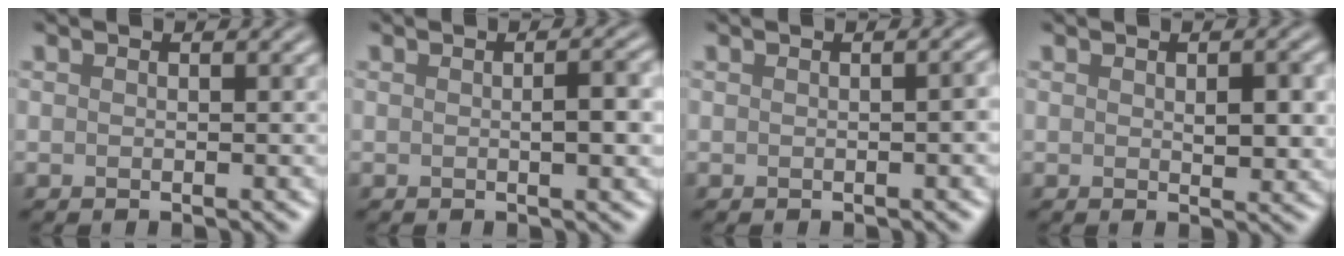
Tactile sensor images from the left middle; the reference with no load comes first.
{"total": 2.9, "force": [0.0, 0.6, 2.8], "torque": [-0.041, 0.003, 0.000]}
{"total": 1.6, "force": [0.0, 0.5, 1.6], "torque": [-0.014, 0.006, 0.001]}
{"total": 3.1, "force": [0.3, 1.3, 2.7], "torque": [-0.038, -0.004, 0.007]}